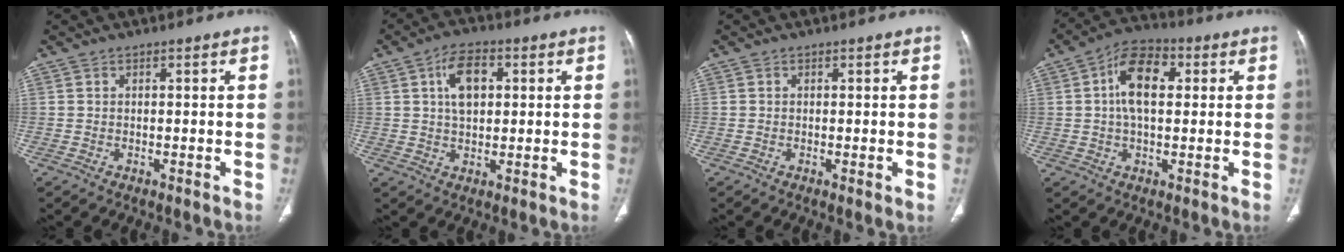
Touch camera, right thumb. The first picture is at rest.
{"total": 7.7, "force": [2.0, 4.6, 5.8], "torque": [-0.084, 0.005, 0.031]}
{"total": 0.8, "force": [0.0, 0.2, 0.8], "torque": [-0.018, -0.005, -0.002]}
{"total": 10.3, "force": [2.1, 6.0, 8.2], "torque": [-0.133, 0.018, 0.026]}